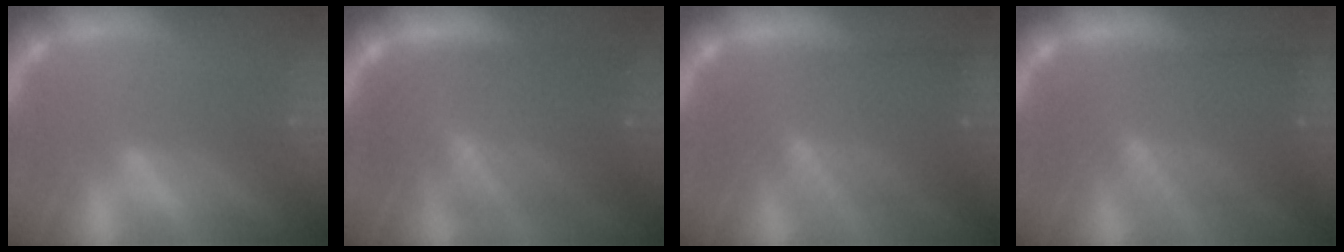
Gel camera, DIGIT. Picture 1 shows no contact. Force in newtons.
{"total": 10.0}
{"total": 8.1}
{"total": 8.1}